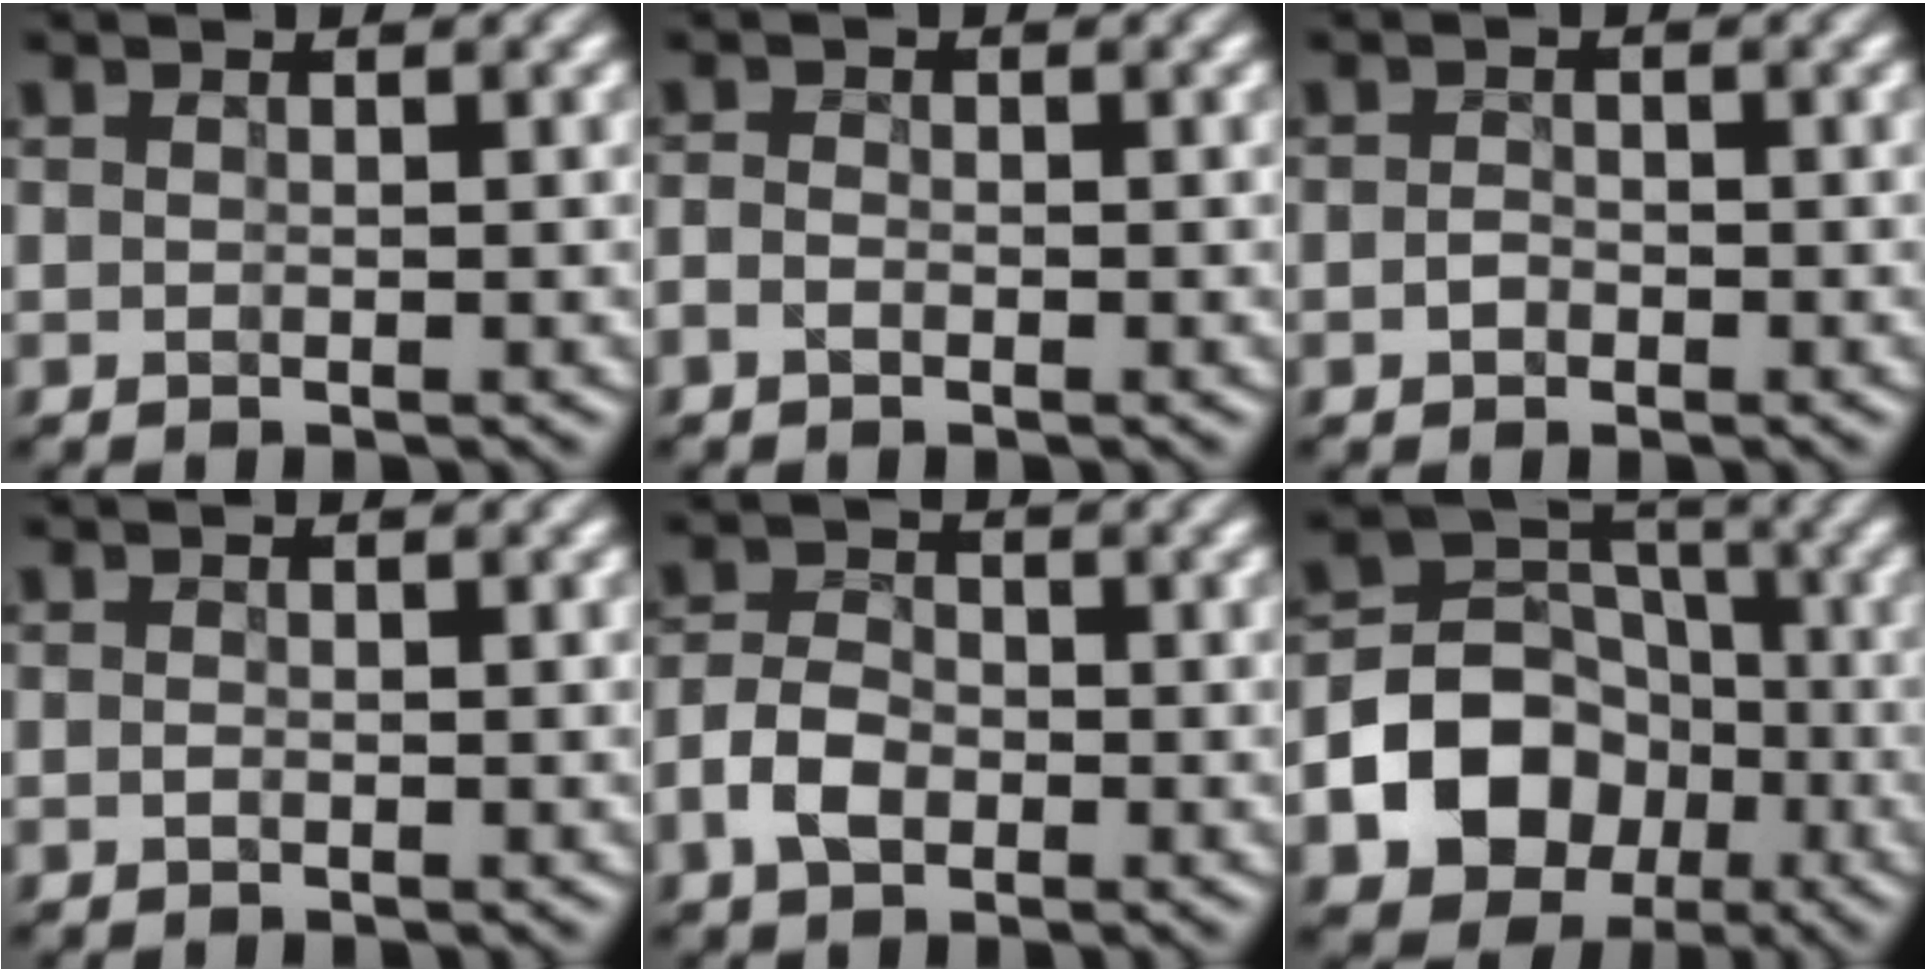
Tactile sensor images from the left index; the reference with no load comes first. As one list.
[{"total": 1.3, "force": [-0.8, 0.8, 0.7], "torque": [-0.011, 0.005, -0.013]}, {"total": 0.9, "force": [-0.5, 0.6, 0.4], "torque": [-0.007, 0.002, -0.010]}, {"total": 0.0}, {"total": 3.6, "force": [-1.6, 2.2, 2.3], "torque": [-0.051, 0.006, -0.031]}, {"total": 11.7, "force": [-4.3, 9.5, 5.3], "torque": [-0.100, -0.016, -0.094]}]